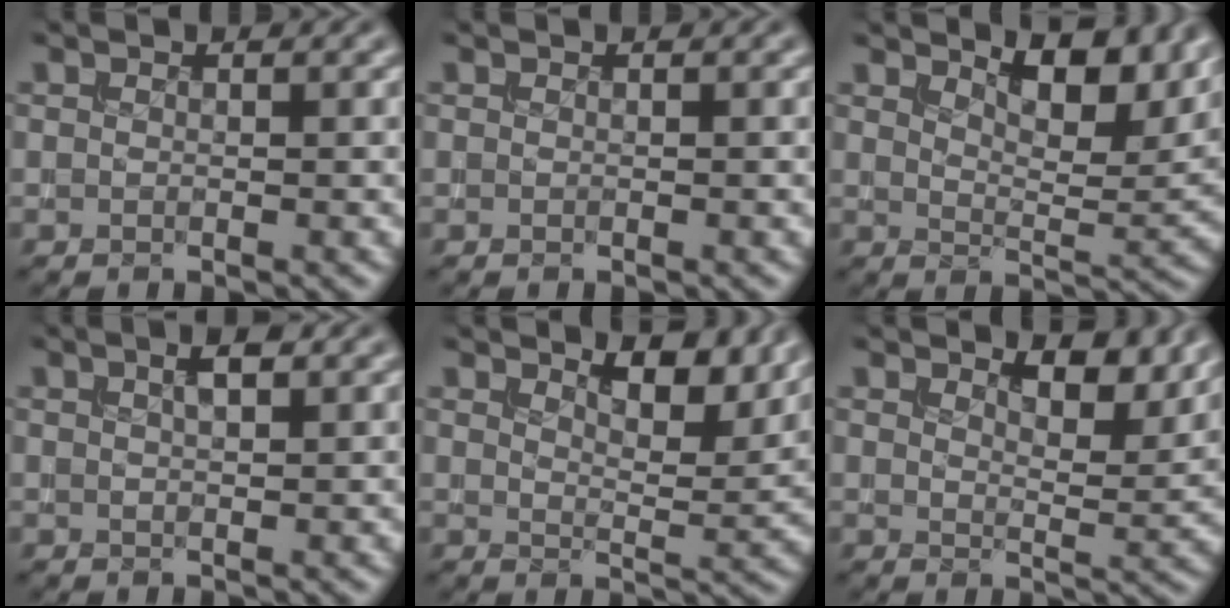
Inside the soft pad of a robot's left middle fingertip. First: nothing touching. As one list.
[{"total": 0.0}, {"total": 7.6, "force": [4.8, 2.7, 5.2], "torque": [-0.078, 0.000, 0.074]}, {"total": 1.7, "force": [0.7, 0.5, 1.5], "torque": [-0.024, 0.007, 0.013]}, {"total": 5.5, "force": [3.9, 1.8, 3.4], "torque": [-0.051, -0.004, 0.053]}, {"total": 4.8, "force": [3.5, 1.6, 2.9], "torque": [-0.046, -0.003, 0.048]}]